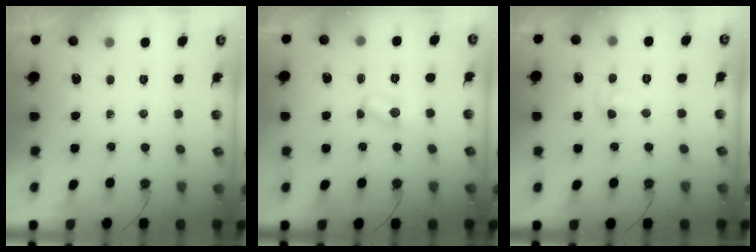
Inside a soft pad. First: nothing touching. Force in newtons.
{"total": 3.1, "press": 3.1, "slide": 0.4}
{"total": 3.5, "press": 3.5, "slide": 0.8}